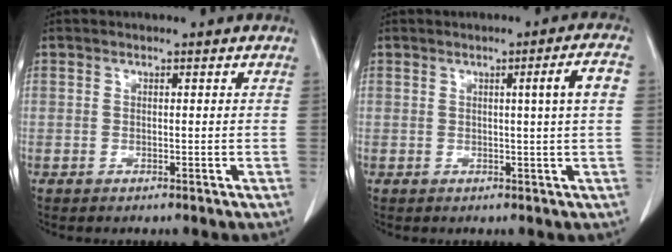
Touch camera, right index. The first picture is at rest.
{"total": 4.2, "force": [0.6, -1.1, 4.0], "torque": [-0.057, 0.000, 0.009]}